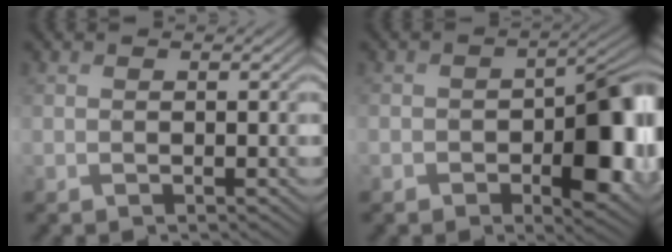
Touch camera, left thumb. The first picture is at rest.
{"total": 9.4, "force": [-2.2, 6.1, 6.7], "torque": [-0.087, -0.021, -0.031]}